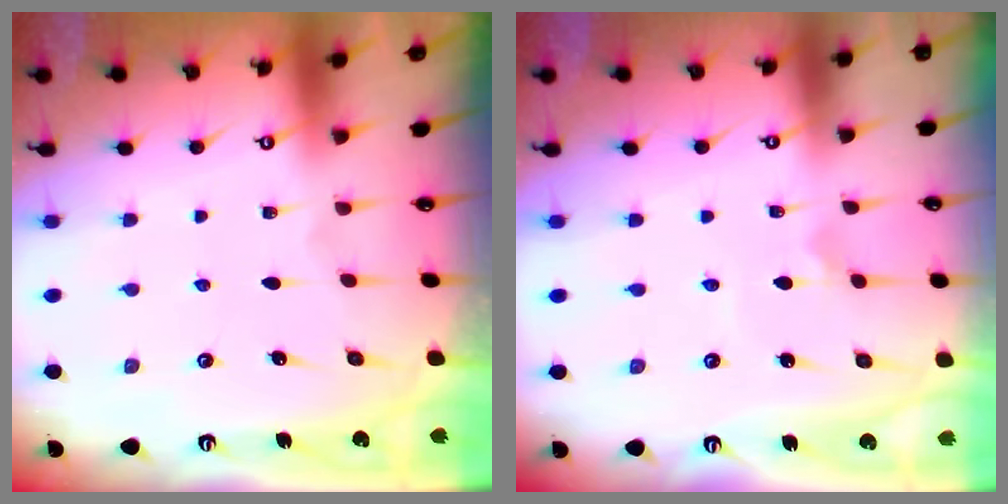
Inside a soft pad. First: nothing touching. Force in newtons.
{"total": 1.8, "press": 1.7, "slide": 0.4}